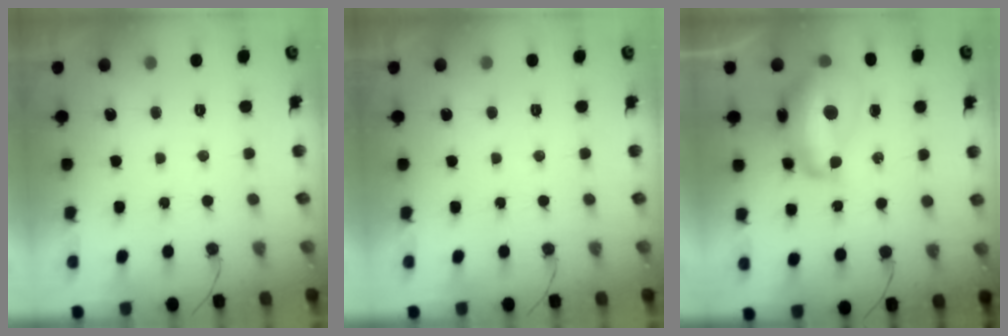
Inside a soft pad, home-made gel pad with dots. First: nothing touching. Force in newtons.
{"total": 0.0}
{"total": 15.0, "press": 15.0, "slide": 1.1}